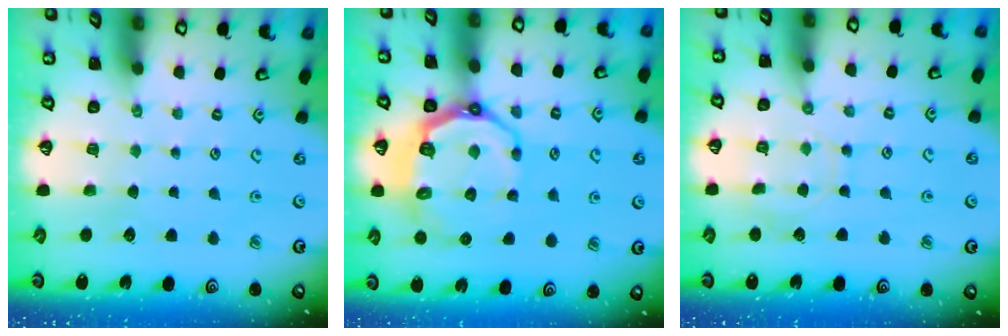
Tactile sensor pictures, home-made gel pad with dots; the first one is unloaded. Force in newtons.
{"total": 13.2, "press": 12.6, "slide": 4.2}
{"total": 8.5, "press": 8.4, "slide": 0.9}